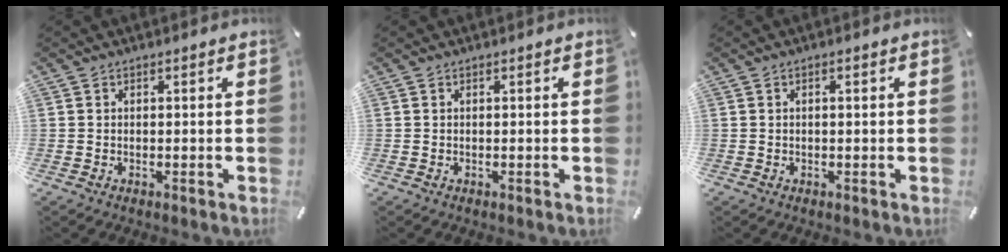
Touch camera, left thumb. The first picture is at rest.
{"total": 0.0}
{"total": 0.9, "force": [0.0, 0.3, 0.8], "torque": [-0.016, 0.002, 0.000]}